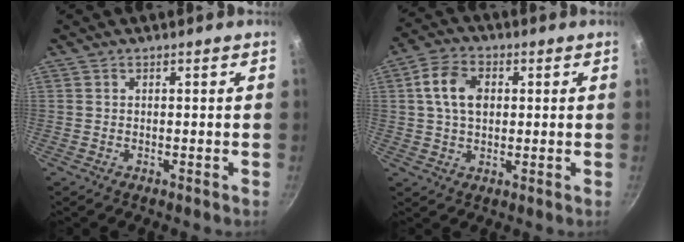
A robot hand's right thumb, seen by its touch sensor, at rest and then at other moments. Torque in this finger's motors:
{"motor_torque": [0.22, 2.02, 0.78, -0.13, 0.05]}